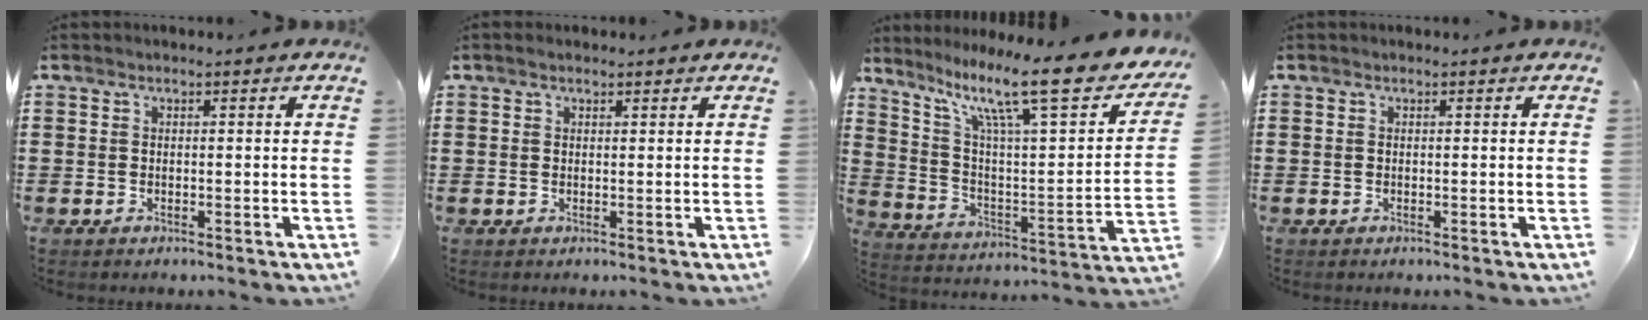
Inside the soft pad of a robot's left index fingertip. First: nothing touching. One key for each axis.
{"total": 0.9, "fx": 0.6, "fy": 0.2, "fz": 0.6, "tx": -0.013, "ty": 0.003, "tz": 0.011}
{"total": 14.5, "fx": 10.4, "fy": 1.9, "fz": 10.0, "tx": -0.194, "ty": -0.069, "tz": 0.162}
{"total": 0.0}